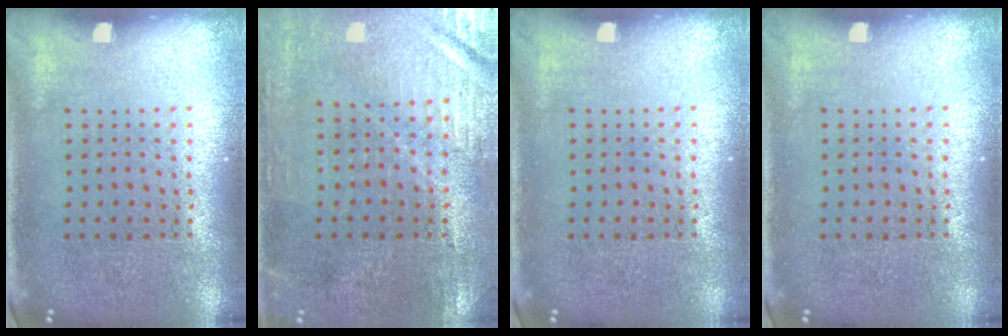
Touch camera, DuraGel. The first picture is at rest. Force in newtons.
{"total": 0.7, "press": 0.6, "slide": 0.2}
{"total": 0.0}
{"total": 0.0}